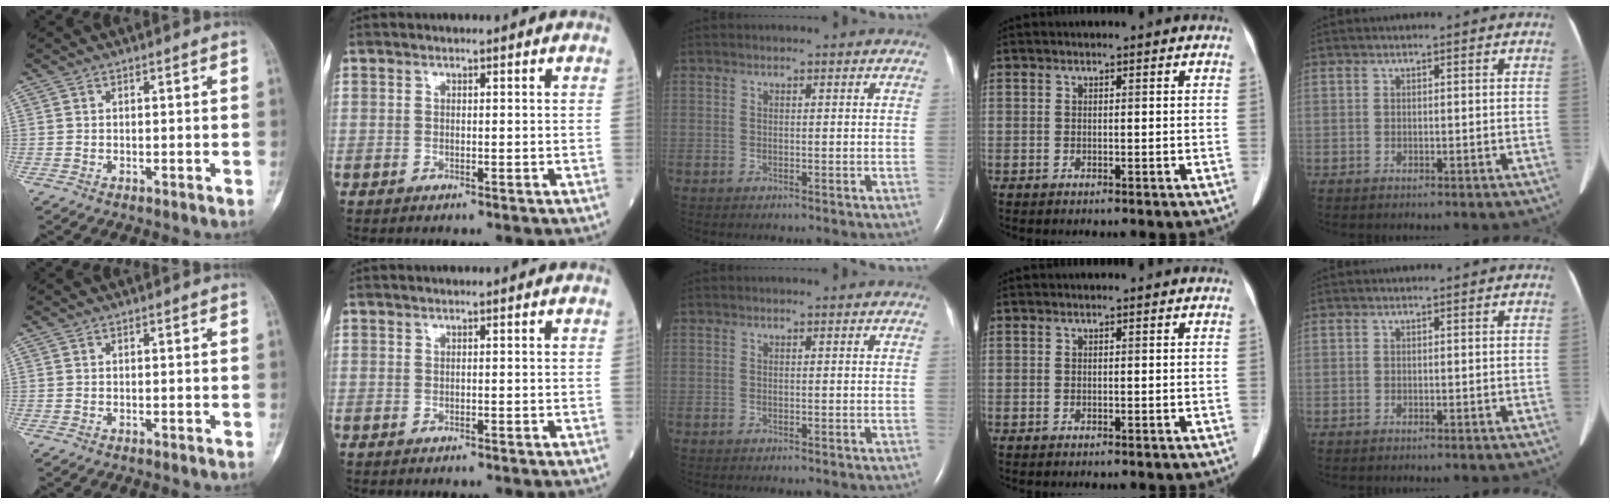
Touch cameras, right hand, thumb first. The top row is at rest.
{}